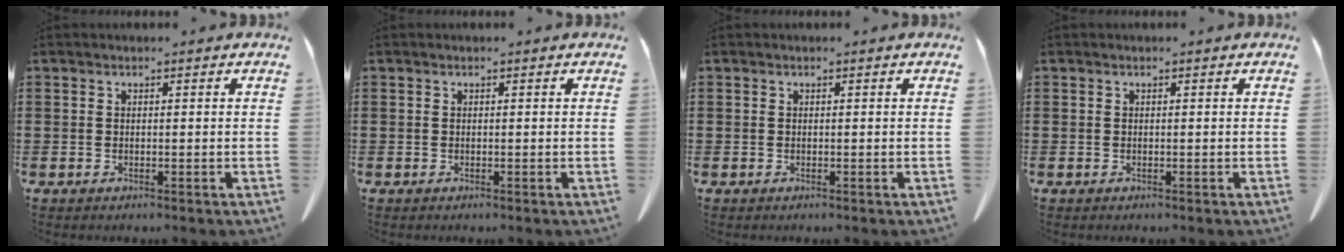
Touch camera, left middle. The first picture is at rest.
{"total": 0.0}
{"total": 0.0}
{"total": 0.0}